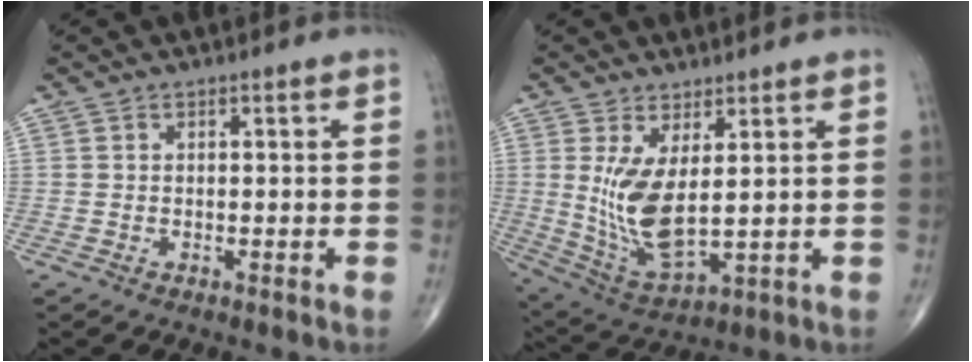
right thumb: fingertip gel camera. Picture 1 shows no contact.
{"total": 10.7, "force": [1.9, 4.2, 9.7], "torque": [-0.195, -0.031, 0.054]}